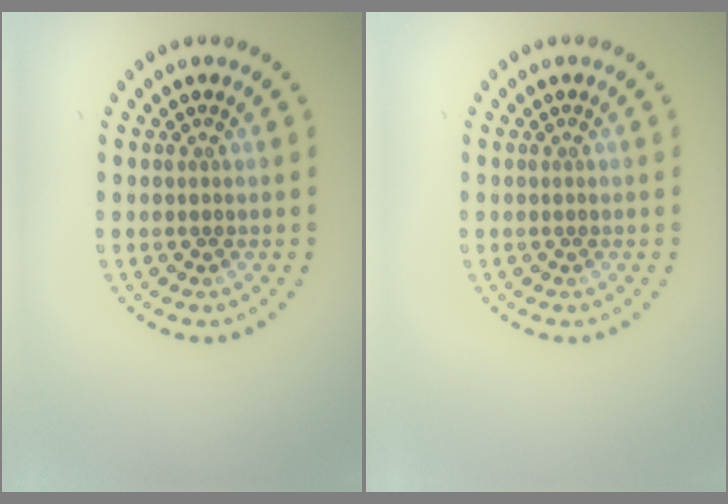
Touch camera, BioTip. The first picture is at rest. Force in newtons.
{"total": 0.0}